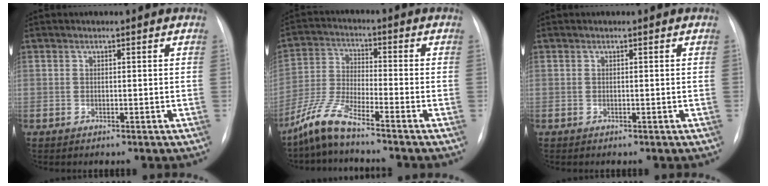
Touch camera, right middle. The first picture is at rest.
{"total": 7.0, "force": [-5.9, -0.3, 3.7], "torque": [-0.088, -0.015, -0.126]}
{"total": 0.0}